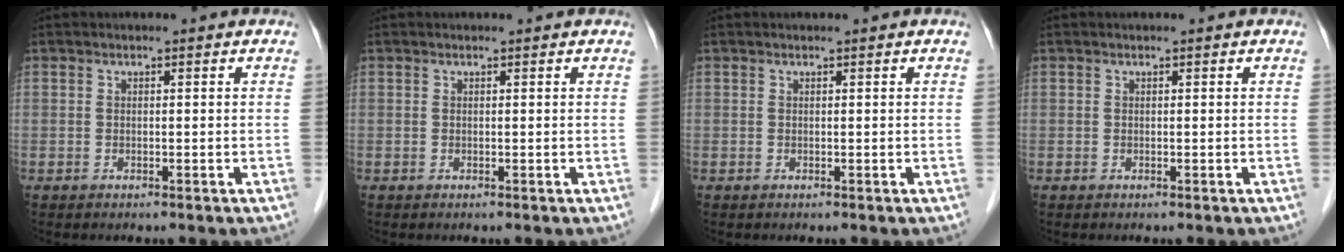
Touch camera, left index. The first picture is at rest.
{"total": 0.0}
{"total": 0.0}
{"total": 0.0}